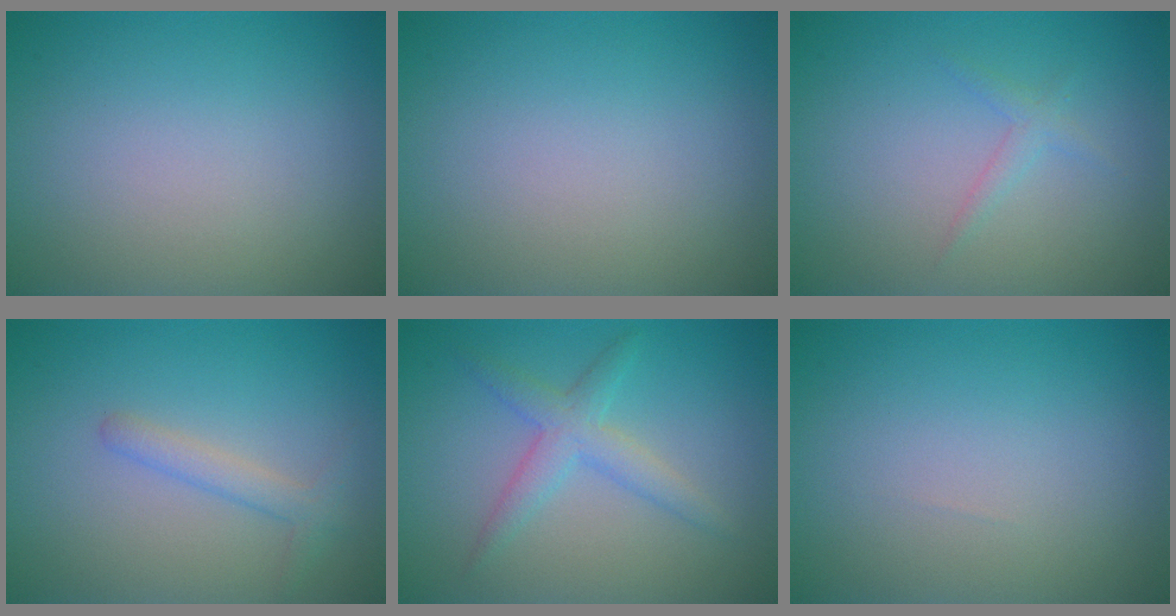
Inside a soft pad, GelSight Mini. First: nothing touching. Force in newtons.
{"total": 0.0}
{"total": 1.1, "press": 1.1, "slide": 0.0}
{"total": 1.8, "press": 1.8, "slide": 0.0}
{"total": 2.8, "press": 2.8, "slide": 0.1}
{"total": 0.0}